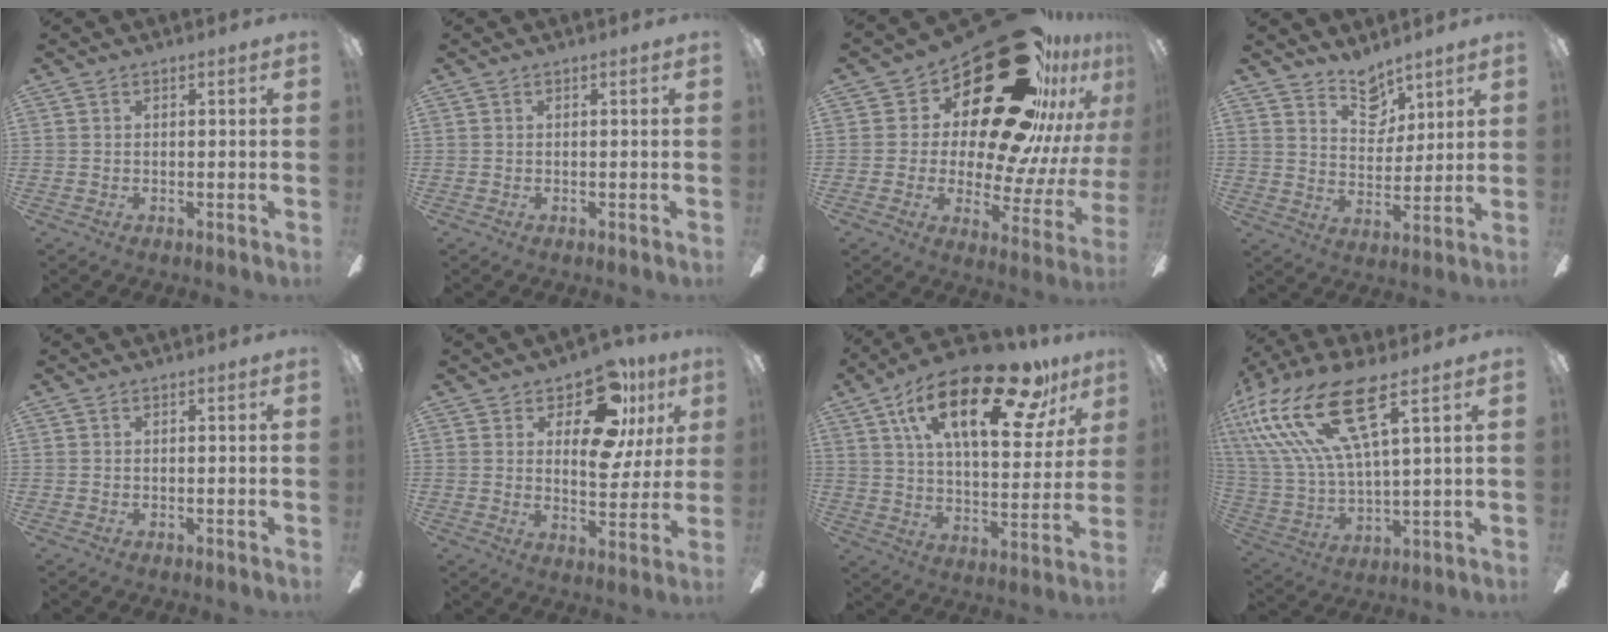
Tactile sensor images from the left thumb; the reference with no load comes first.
{"total": 0.0}
{"total": 30.8, "force": [18.8, 13.8, 20.1], "torque": [-0.269, -0.138, 0.338]}
{"total": 8.7, "force": [7.1, 4.4, 2.6], "torque": [-0.039, -0.043, 0.130]}
{"total": 0.0}
{"total": 16.0, "force": [8.2, 8.1, 11.0], "torque": [-0.161, -0.030, 0.140]}
{"total": 25.9, "force": [14.6, 10.0, 18.9], "torque": [-0.302, -0.065, 0.237]}
{"total": 22.9, "force": [12.1, 7.7, 17.8], "torque": [-0.375, -0.050, 0.208]}